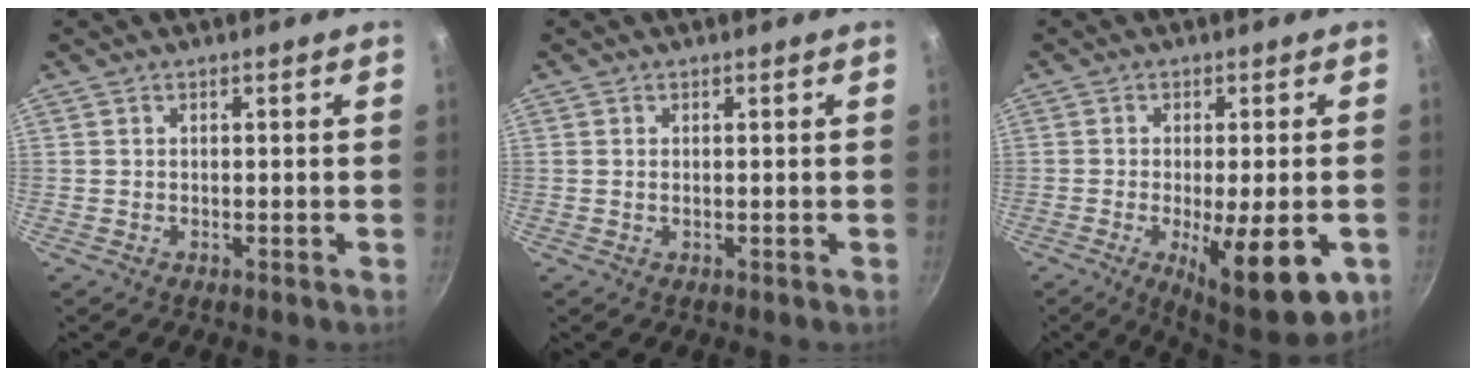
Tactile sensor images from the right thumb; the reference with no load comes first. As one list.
[{"total": 0.0}, {"total": 14.7, "force": [-4.7, 4.8, 13.1], "torque": [-0.164, -0.011, -0.052]}]